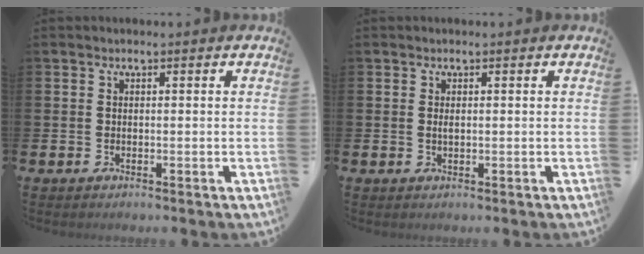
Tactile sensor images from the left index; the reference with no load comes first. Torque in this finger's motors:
{"motor_torque": [0.35, -0.12, 0.00, 0.00]}